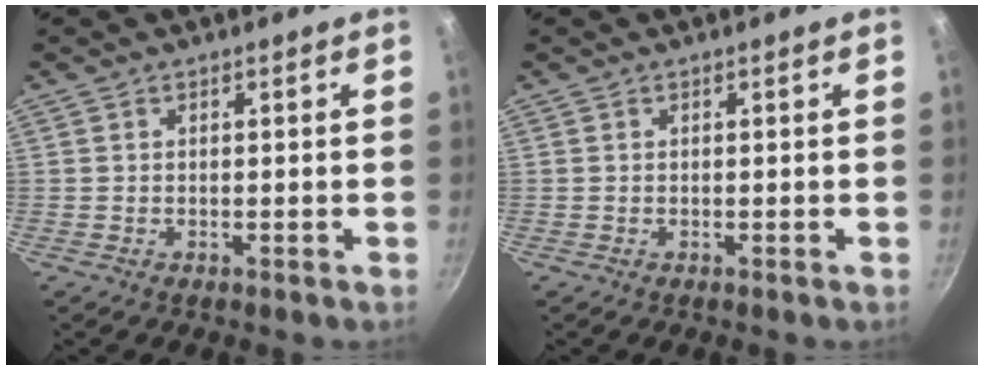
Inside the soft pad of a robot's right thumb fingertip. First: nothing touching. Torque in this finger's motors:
{"motor_torque": [-0.17, 0.17, -0.13, 0.12, 0.00]}